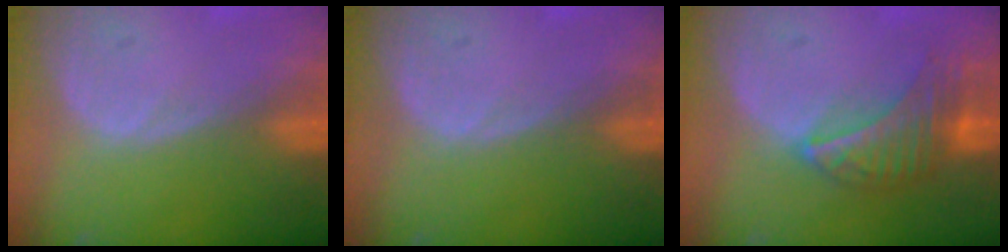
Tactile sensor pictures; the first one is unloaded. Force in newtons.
{"total": 0.0}
{"total": 6.7, "press": 6.6, "slide": 1.2}